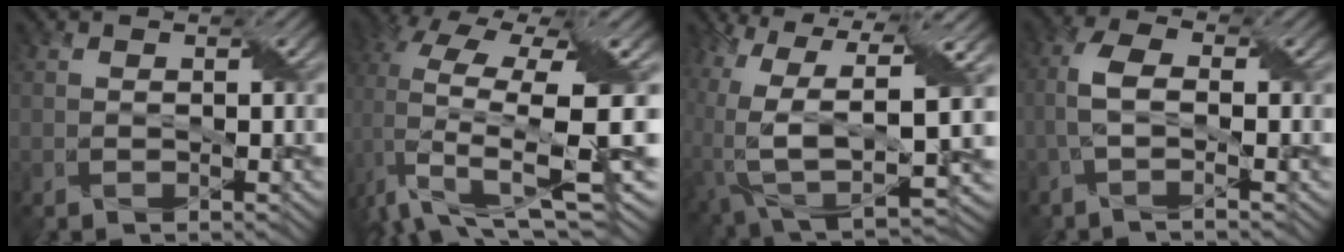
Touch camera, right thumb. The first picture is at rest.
{"total": 14.4, "force": [0.1, 4.9, 13.6], "torque": [-0.273, -0.001, 0.009]}
{"total": 14.7, "force": [-0.1, 7.4, 12.7], "torque": [-0.259, -0.039, 0.025]}
{"total": 4.4, "force": [-1.0, 1.3, 4.0], "torque": [-0.092, 0.007, -0.029]}